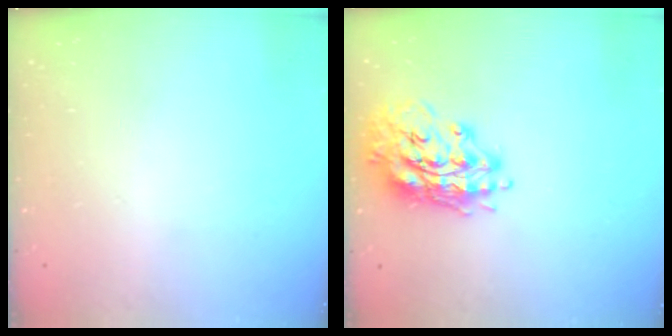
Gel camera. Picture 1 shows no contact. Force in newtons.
{"total": 16.5, "press": 16.4, "slide": 1.9}